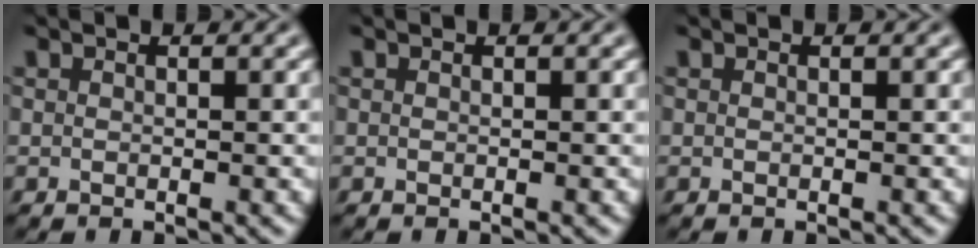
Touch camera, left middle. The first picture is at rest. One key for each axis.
{"total": 0.0}
{"total": 0.0}